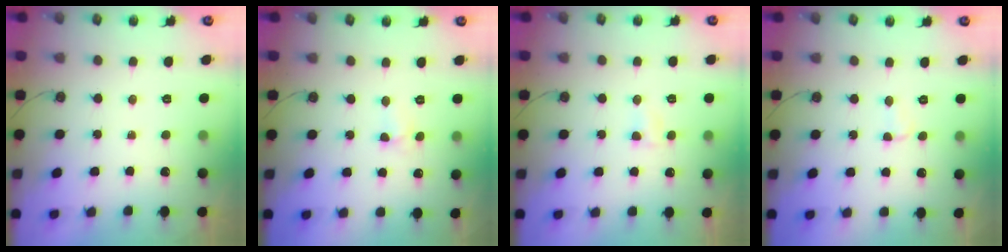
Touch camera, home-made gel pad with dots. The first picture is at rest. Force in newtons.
{"total": 2.6, "press": 2.5, "slide": 0.3}
{"total": 3.0, "press": 3.0, "slide": 0.3}
{"total": 2.8, "press": 2.7, "slide": 0.5}